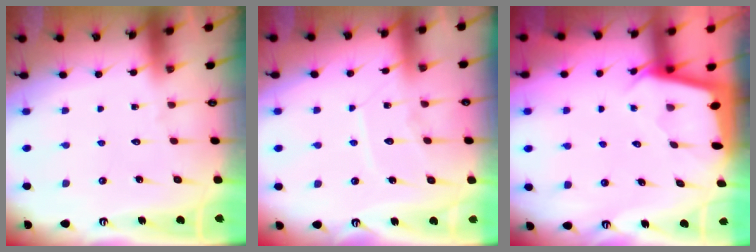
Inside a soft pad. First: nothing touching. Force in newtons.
{"total": 8.1, "press": 8.0, "slide": 0.6}
{"total": 2.0, "press": 1.9, "slide": 0.2}